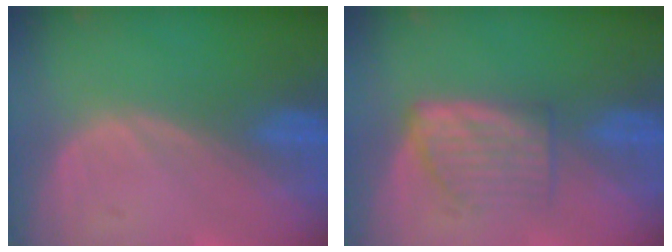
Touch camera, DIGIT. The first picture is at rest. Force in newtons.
{"total": 5.9, "press": 5.4, "slide": 2.4}